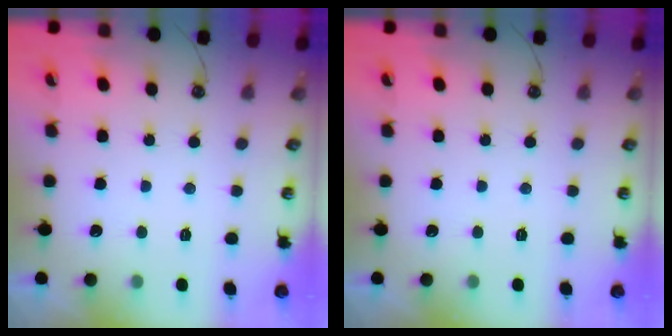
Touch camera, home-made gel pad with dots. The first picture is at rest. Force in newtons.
{"total": 0.0}